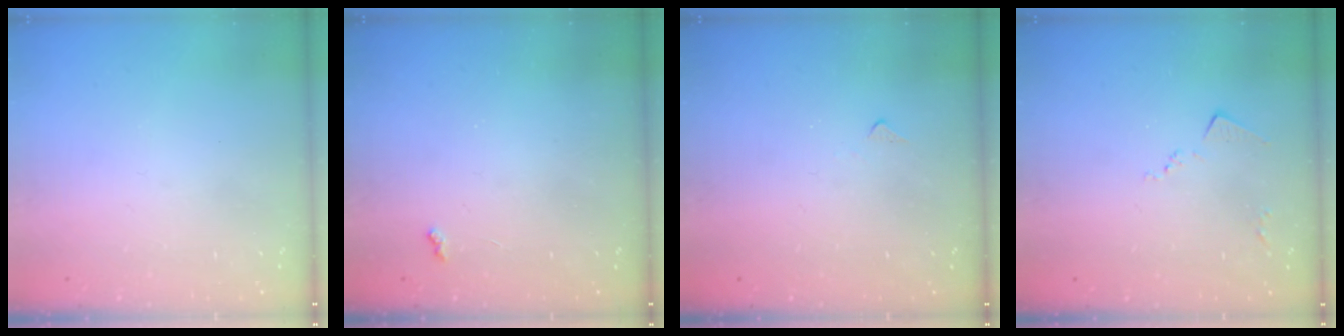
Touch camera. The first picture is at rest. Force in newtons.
{"total": 3.1, "press": 3.1, "slide": 0.5}
{"total": 4.2, "press": 4.2, "slide": 0.5}
{"total": 5.5, "press": 5.4, "slide": 0.6}